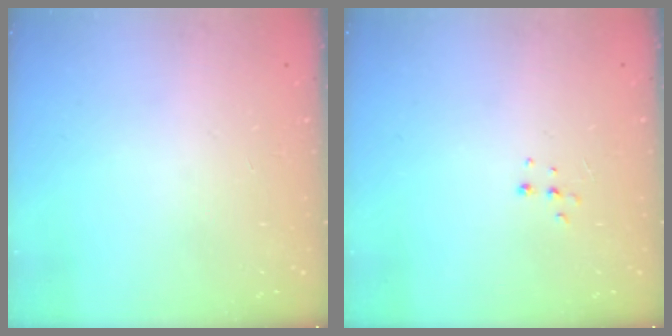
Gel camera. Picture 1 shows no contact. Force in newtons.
{"total": 4.6, "press": 4.5, "slide": 0.8}